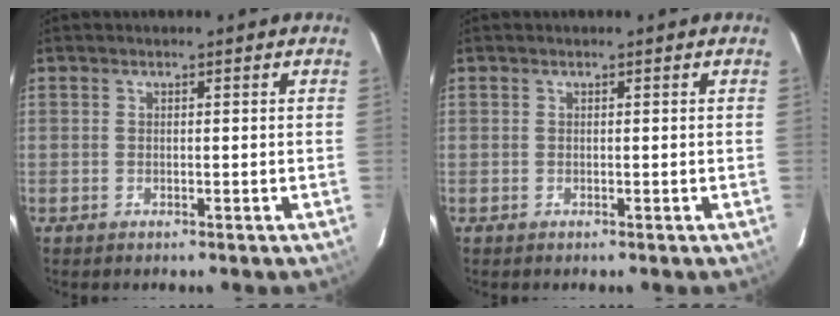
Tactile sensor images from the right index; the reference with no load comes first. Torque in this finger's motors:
{"motor_torque": [0.00, 0.00, 0.03, 0.00]}